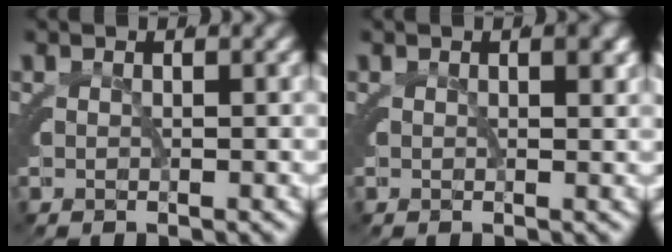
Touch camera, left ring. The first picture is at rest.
{"total": 0.8, "force": [0.4, 0.2, 0.7], "torque": [-0.003, 0.003, 0.005]}